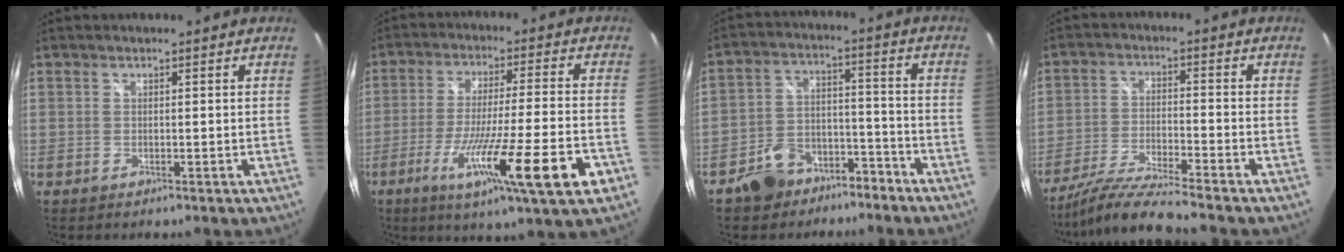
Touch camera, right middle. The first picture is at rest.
{"total": 17.8, "force": [-8.2, 0.0, 15.7], "torque": [-0.269, -0.054, -0.131]}
{"total": 10.8, "force": [-7.8, 6.4, 4.0], "torque": [-0.085, 0.035, -0.110]}
{"total": 10.2, "force": [-9.1, -1.3, 4.4], "torque": [-0.100, -0.010, -0.175]}